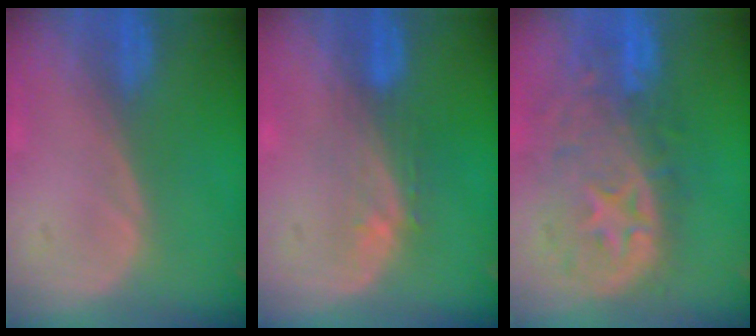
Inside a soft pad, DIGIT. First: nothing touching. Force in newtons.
{"total": 3.4, "press": 3.4, "slide": 0.4}
{"total": 11.0, "press": 9.7, "slide": 5.2}